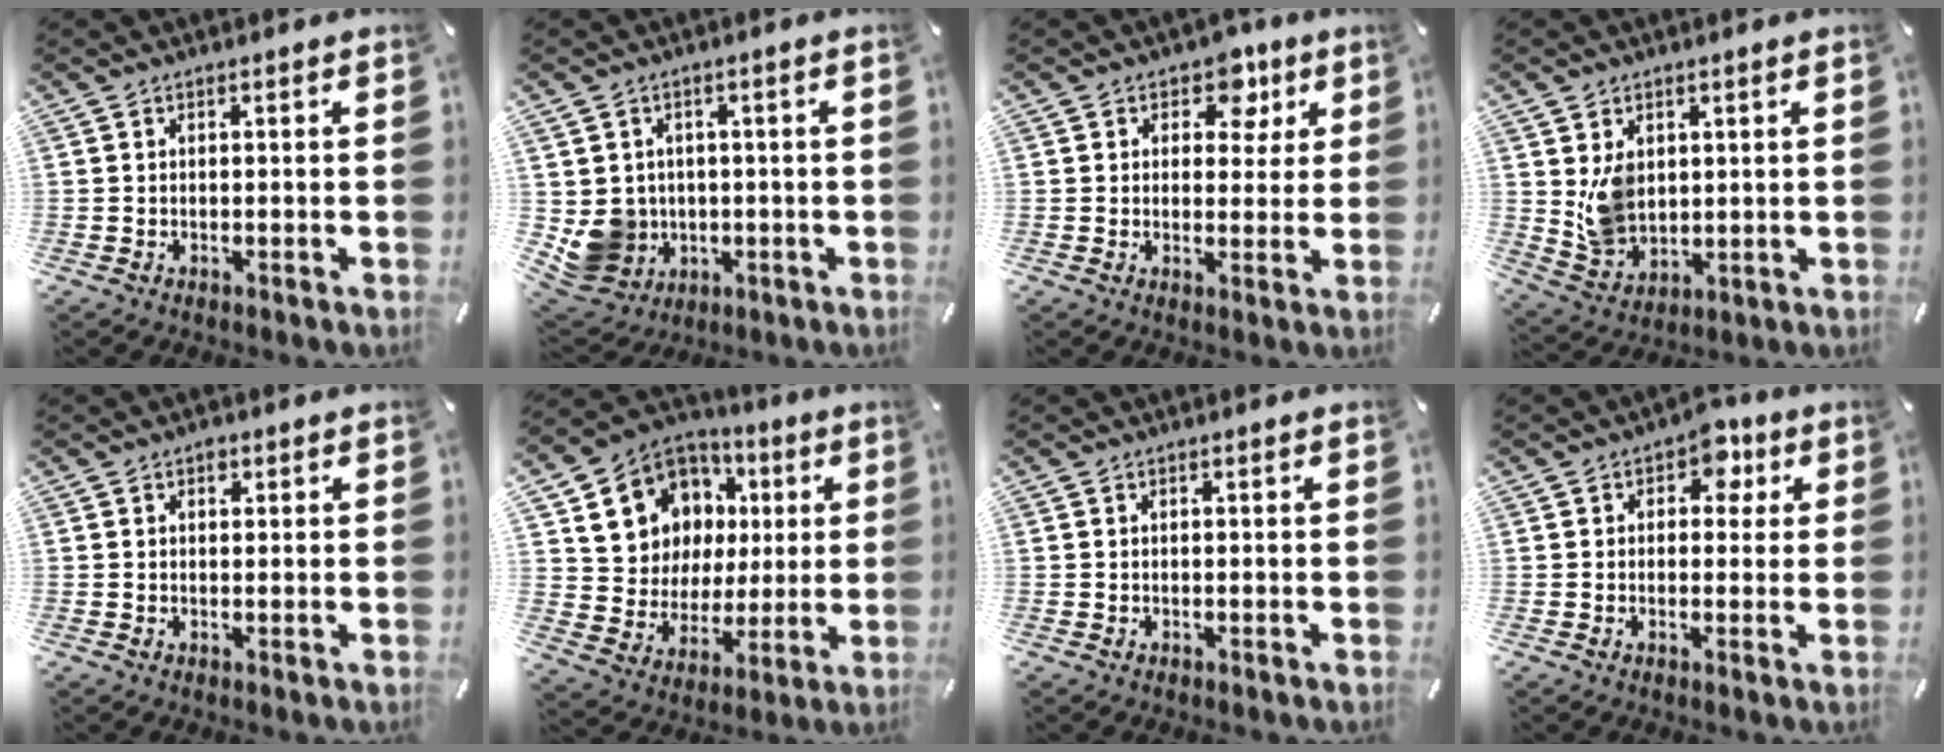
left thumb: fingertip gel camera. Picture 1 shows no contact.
{"total": 8.9, "force": [-0.5, 8.7, 2.0], "torque": [-0.063, -0.010, -0.005]}
{"total": 7.6, "force": [3.5, 5.8, 3.5], "torque": [-0.033, -0.016, 0.056]}
{"total": 8.1, "force": [2.6, 6.7, 3.6], "torque": [-0.077, -0.012, 0.048]}
{"total": 1.3, "force": [0.5, 1.1, 0.6], "torque": [-0.005, 0.001, 0.007]}
{"total": 12.3, "force": [4.6, 11.2, 2.0], "torque": [-0.046, -0.041, 0.103]}
{"total": 0.0}
{"total": 5.6, "force": [1.7, 4.2, 3.2], "torque": [-0.023, -0.005, 0.020]}